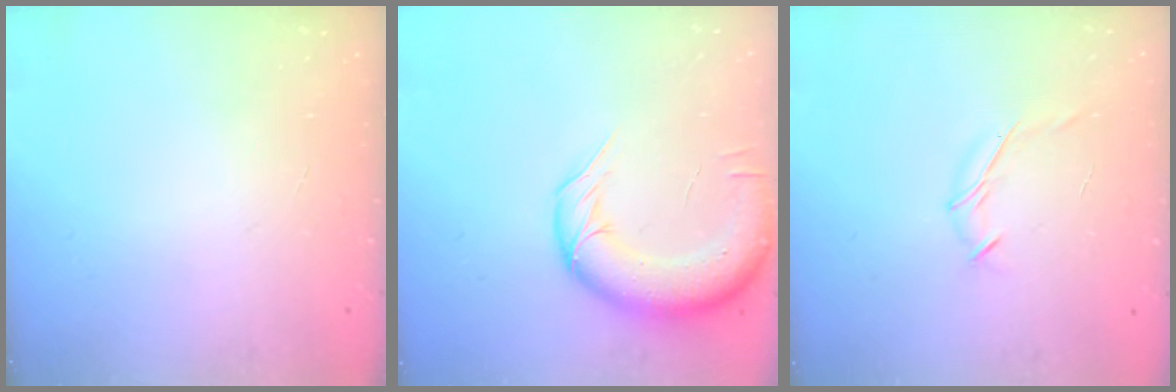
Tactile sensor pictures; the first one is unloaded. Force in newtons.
{"total": 13.9, "press": 13.4, "slide": 3.7}
{"total": 6.7, "press": 6.6, "slide": 1.2}